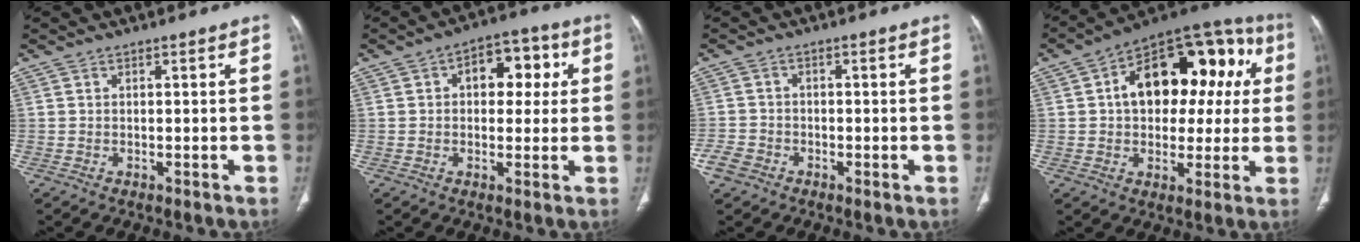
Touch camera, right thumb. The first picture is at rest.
{"total": 9.3, "force": [2.2, 6.0, 6.8], "torque": [-0.048, 0.016, 0.026]}
{"total": 3.5, "force": [-2.0, 2.6, 1.4], "torque": [-0.024, 0.008, -0.041]}
{"total": 22.4, "force": [4.1, 13.6, 17.3], "torque": [-0.194, 0.040, 0.052]}